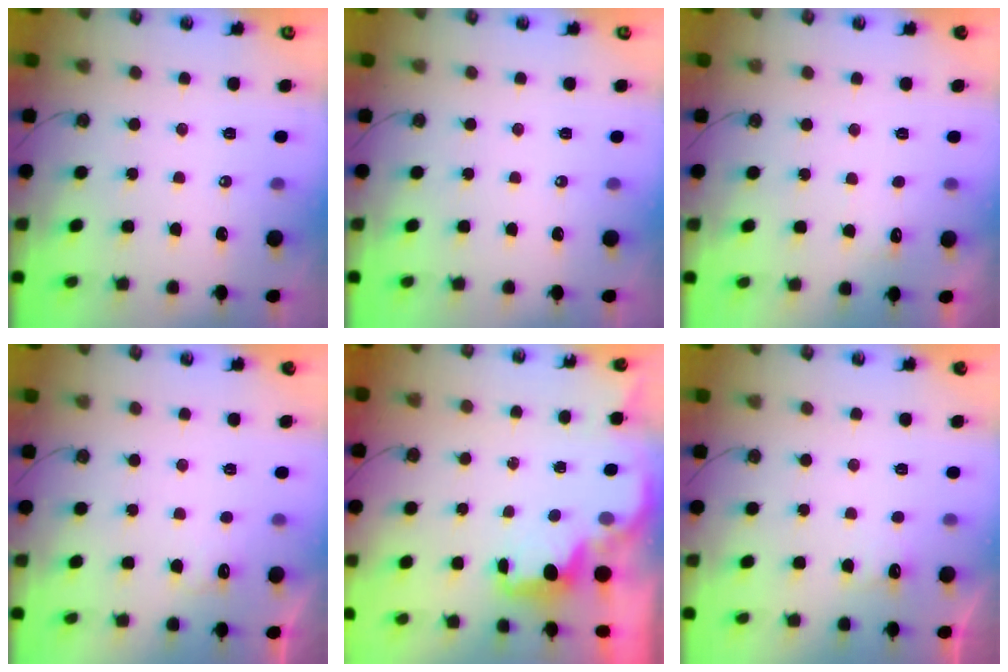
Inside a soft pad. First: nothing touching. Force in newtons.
{"total": 0.0}
{"total": 5.7, "press": 5.7, "slide": 0.9}
{"total": 4.5, "press": 4.4, "slide": 1.1}
{"total": 2.3, "press": 2.2, "slide": 0.8}
{"total": 4.0, "press": 3.9, "slide": 1.0}